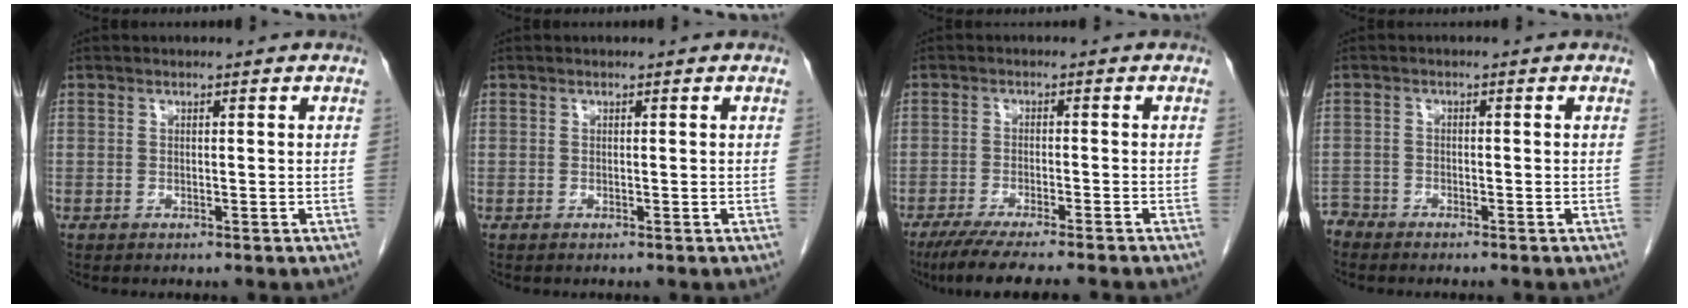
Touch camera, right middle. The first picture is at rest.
{"total": 0.0}
{"total": 10.8, "force": [-9.1, 0.2, 5.8], "torque": [-0.075, -0.025, -0.139]}
{"total": 2.4, "force": [-2.3, 0.6, -0.4], "torque": [0.008, -0.005, -0.047]}